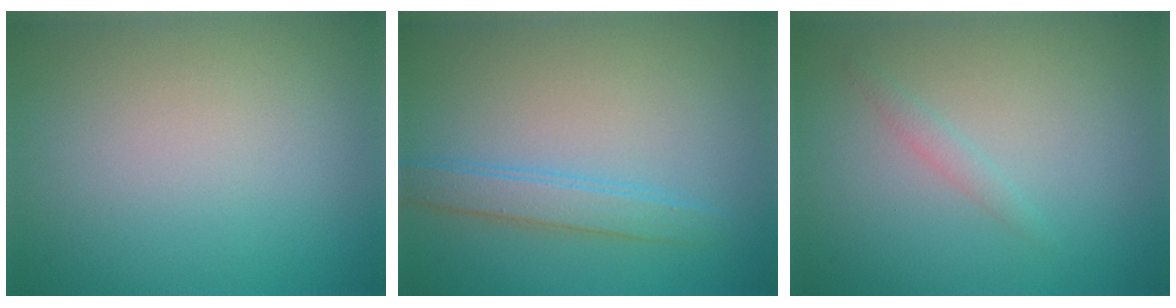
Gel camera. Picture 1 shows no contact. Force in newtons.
{"total": 2.5, "press": 2.5, "slide": 0.1}
{"total": 1.0, "press": 1.0, "slide": 0.1}